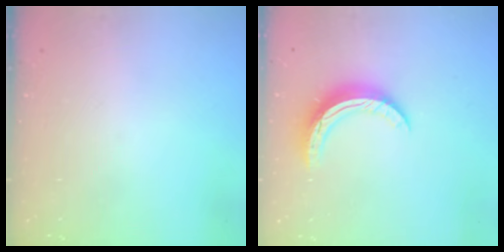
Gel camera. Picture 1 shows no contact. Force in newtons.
{"total": 10.1, "press": 10.1, "slide": 0.1}